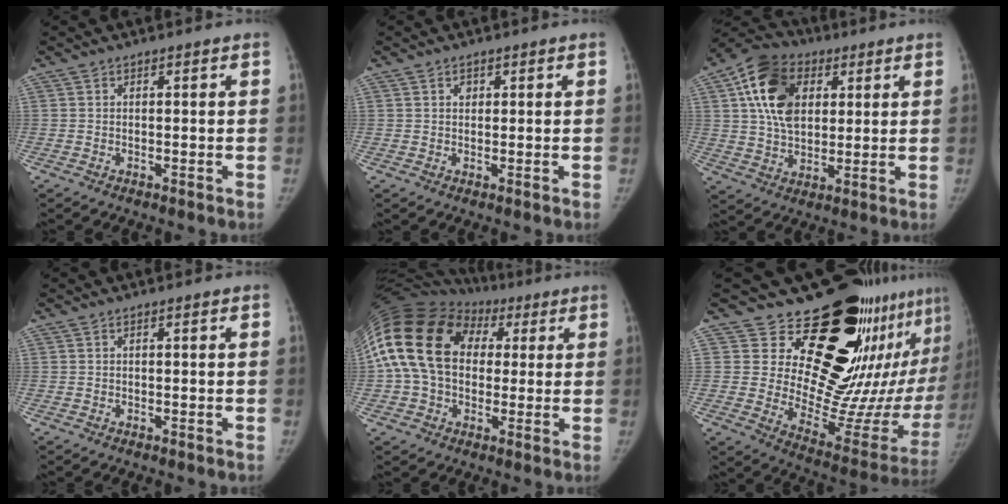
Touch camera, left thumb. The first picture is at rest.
{"total": 1.4, "force": [0.7, 1.1, 0.6], "torque": [0.002, -0.003, 0.009]}
{"total": 15.3, "force": [4.8, 10.6, 9.9], "torque": [-0.155, -0.005, 0.081]}
{"total": 0.0}
{"total": 21.8, "force": [3.8, 16.2, 14.1], "torque": [-0.291, 0.055, 0.067]}
{"total": 27.7, "force": [17.7, 12.6, 17.2], "torque": [-0.214, -0.123, 0.252]}